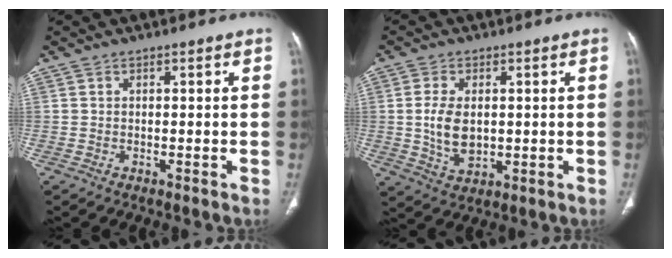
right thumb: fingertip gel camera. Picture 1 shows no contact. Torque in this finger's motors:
{"motor_torque": [-0.24, 0.68, 0.41, 0.69, 0.16]}